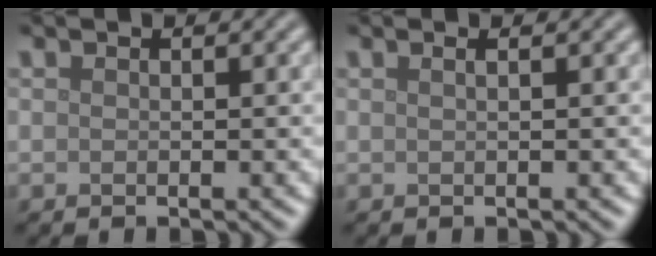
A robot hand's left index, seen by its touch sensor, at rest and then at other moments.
{"total": 1.4, "force": [0.7, 0.7, 1.1], "torque": [0.000, -0.002, -0.005]}